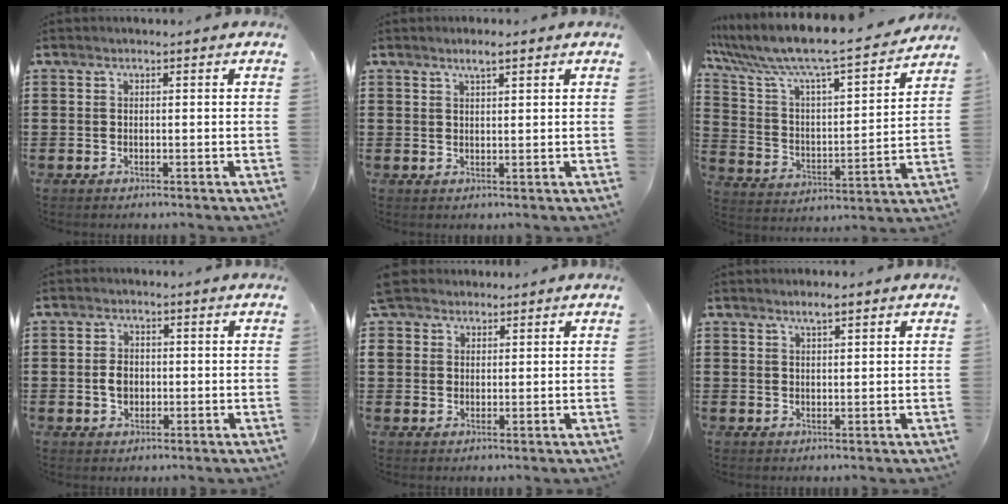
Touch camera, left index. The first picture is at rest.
{"total": 2.3, "force": [1.5, 0.3, 1.6], "torque": [-0.033, 0.003, 0.027]}
{"total": 8.8, "force": [7.7, 0.8, 4.1], "torque": [-0.116, -0.059, 0.125]}
{"total": 2.8, "force": [-0.1, 2.0, 2.0], "torque": [-0.033, 0.001, -0.006]}
{"total": 4.0, "force": [2.9, 2.7, 0.4], "torque": [-0.025, 0.008, 0.056]}
{"total": 2.2, "force": [1.7, 0.3, 1.5], "torque": [-0.030, 0.002, 0.029]}